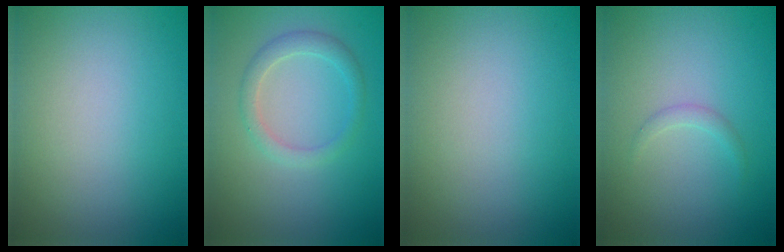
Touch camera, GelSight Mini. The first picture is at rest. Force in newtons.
{"total": 2.1, "press": 2.1, "slide": 0.2}
{"total": 0.0}
{"total": 0.9, "press": 0.9, "slide": 0.0}